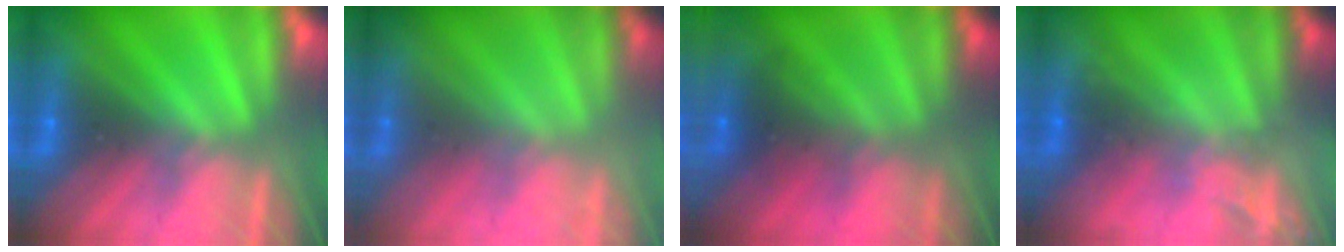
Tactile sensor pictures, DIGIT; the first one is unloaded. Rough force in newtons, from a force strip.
{"total": 1.7}
{"total": 7.1}
{"total": 2.2}